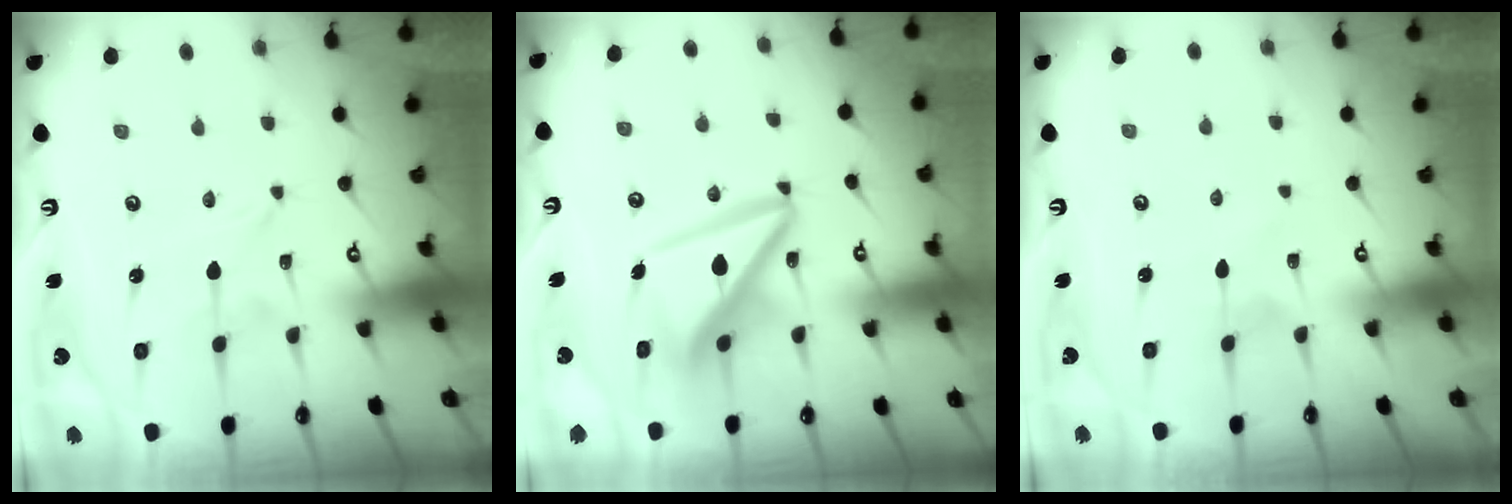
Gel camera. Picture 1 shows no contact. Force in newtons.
{"total": 13.3, "press": 13.2, "slide": 1.5}
{"total": 2.2, "press": 2.2, "slide": 0.2}